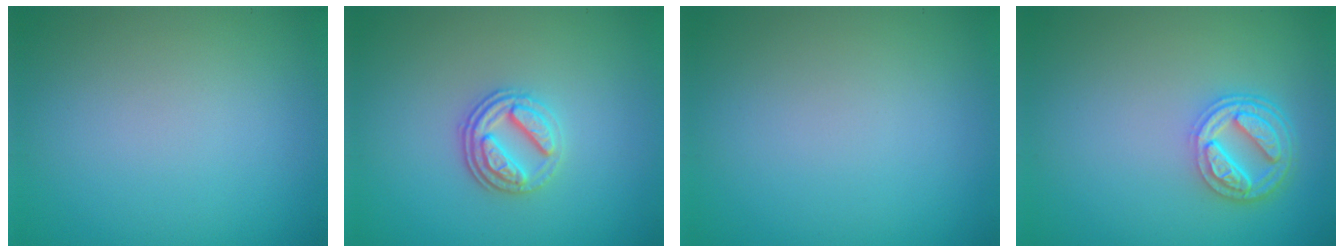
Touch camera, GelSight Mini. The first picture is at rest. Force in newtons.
{"total": 3.4, "press": 2.7, "slide": 2.0}
{"total": 0.0}
{"total": 4.5, "press": 3.5, "slide": 2.8}